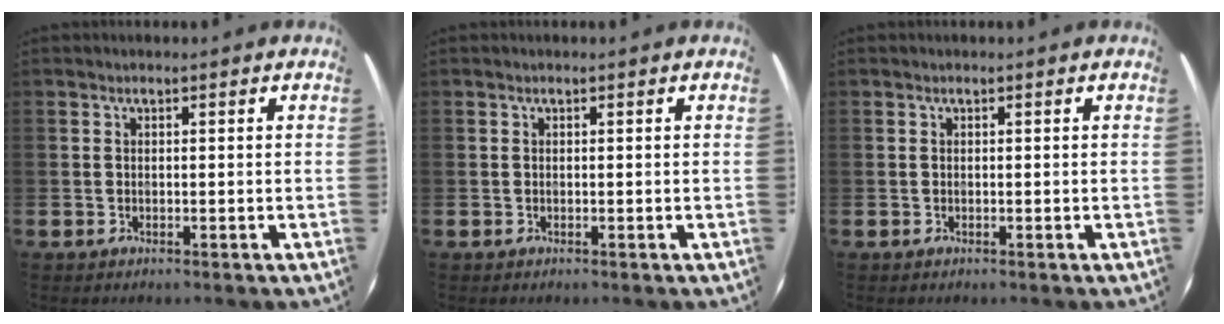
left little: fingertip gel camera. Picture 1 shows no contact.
{"total": 0.0}
{"total": 0.0}